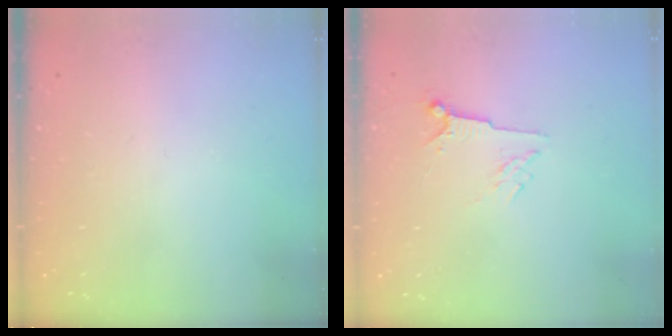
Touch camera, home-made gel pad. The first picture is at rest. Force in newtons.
{"total": 4.1, "press": 4.0, "slide": 0.5}